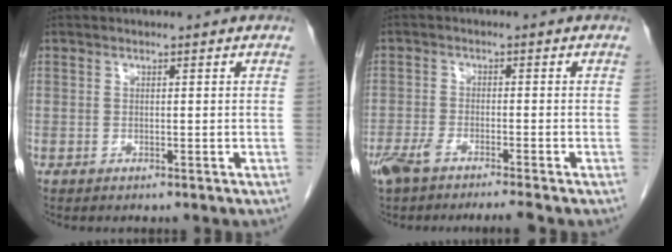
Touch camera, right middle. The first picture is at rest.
{"total": 6.1, "force": [-4.8, 0.3, 3.7], "torque": [-0.066, -0.008, -0.084]}